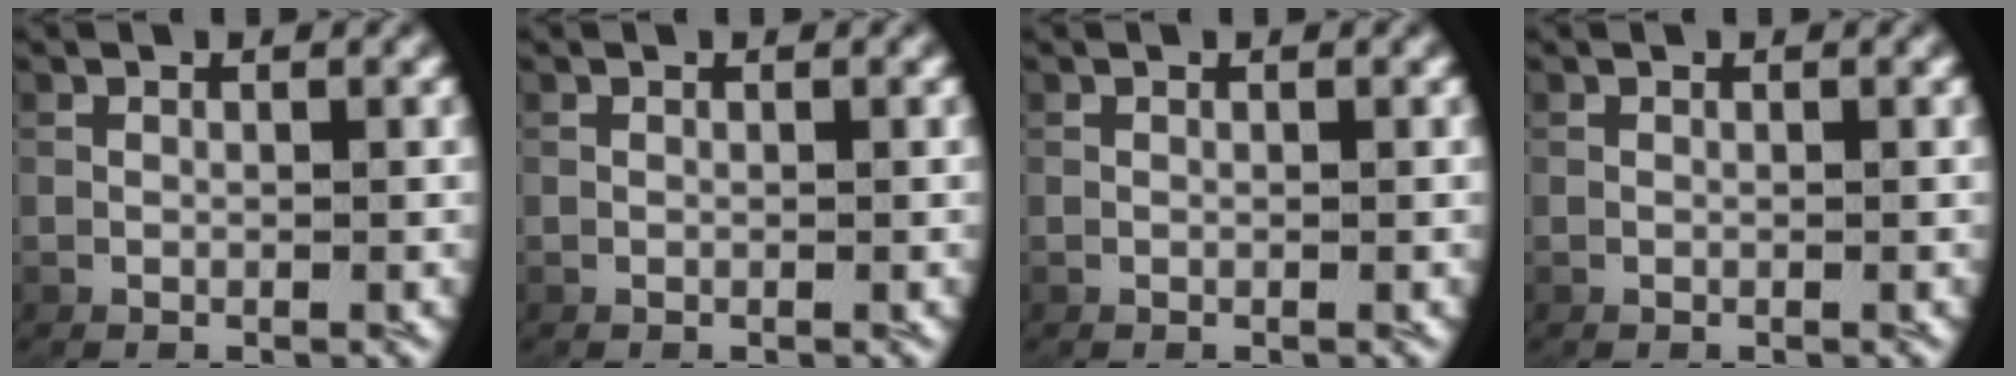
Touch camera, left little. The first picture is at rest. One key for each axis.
{"total": 0.0}
{"total": 0.0}
{"total": 0.0}